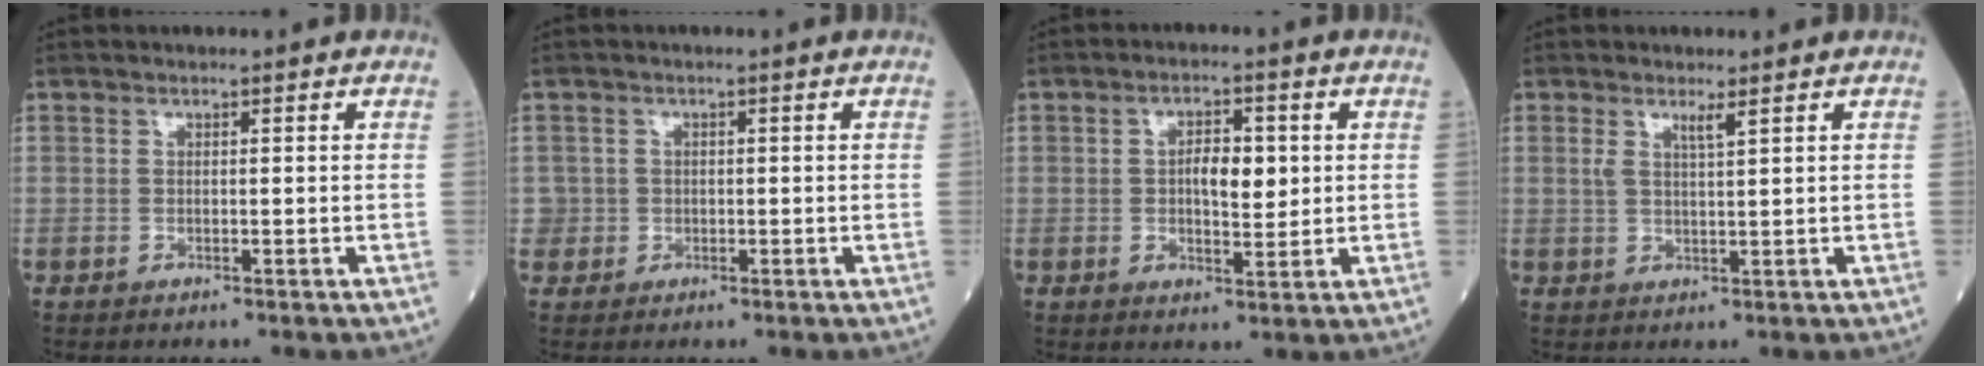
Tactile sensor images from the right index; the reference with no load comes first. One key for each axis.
{"total": 1.5, "fx": -0.3, "fy": 1.5, "fz": -0.2, "tx": 0.015, "ty": 0.008, "tz": -0.007}
{"total": 5.2, "fx": 0.6, "fy": 2.2, "fz": 4.7, "tx": -0.076, "ty": 0.006, "tz": 0.011}
{"total": 2.0, "fx": 1.2, "fy": -0.2, "fz": 1.6, "tx": -0.034, "ty": -0.003, "tz": 0.023}